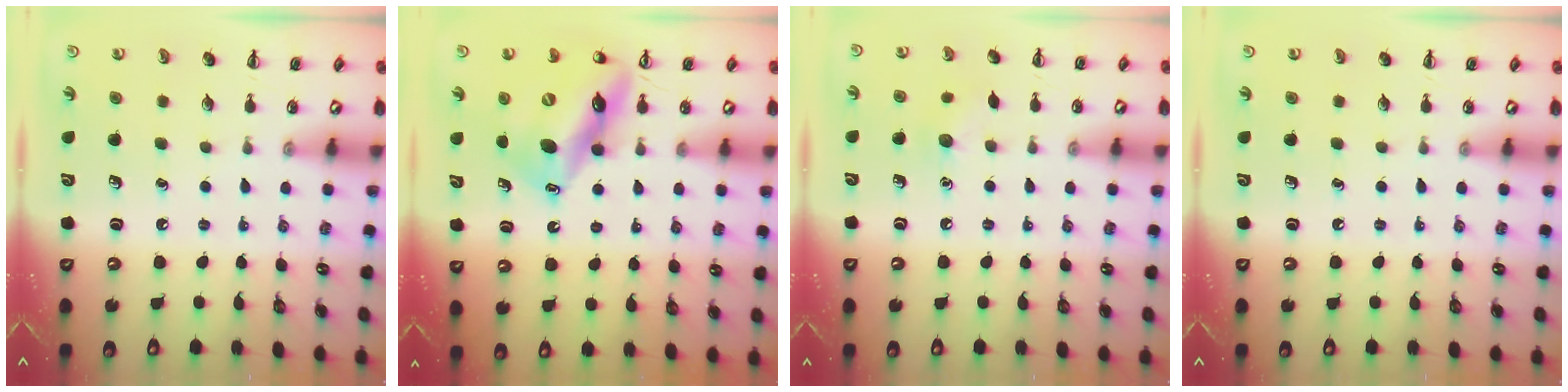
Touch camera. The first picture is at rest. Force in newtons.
{"total": 14.6, "press": 14.2, "slide": 3.6}
{"total": 5.6, "press": 5.4, "slide": 1.4}
{"total": 0.0}